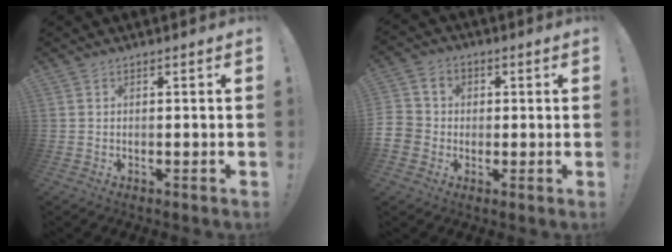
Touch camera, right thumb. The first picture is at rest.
{"total": 6.9, "force": [-1.0, 6.6, 1.8], "torque": [-0.040, 0.015, -0.016]}